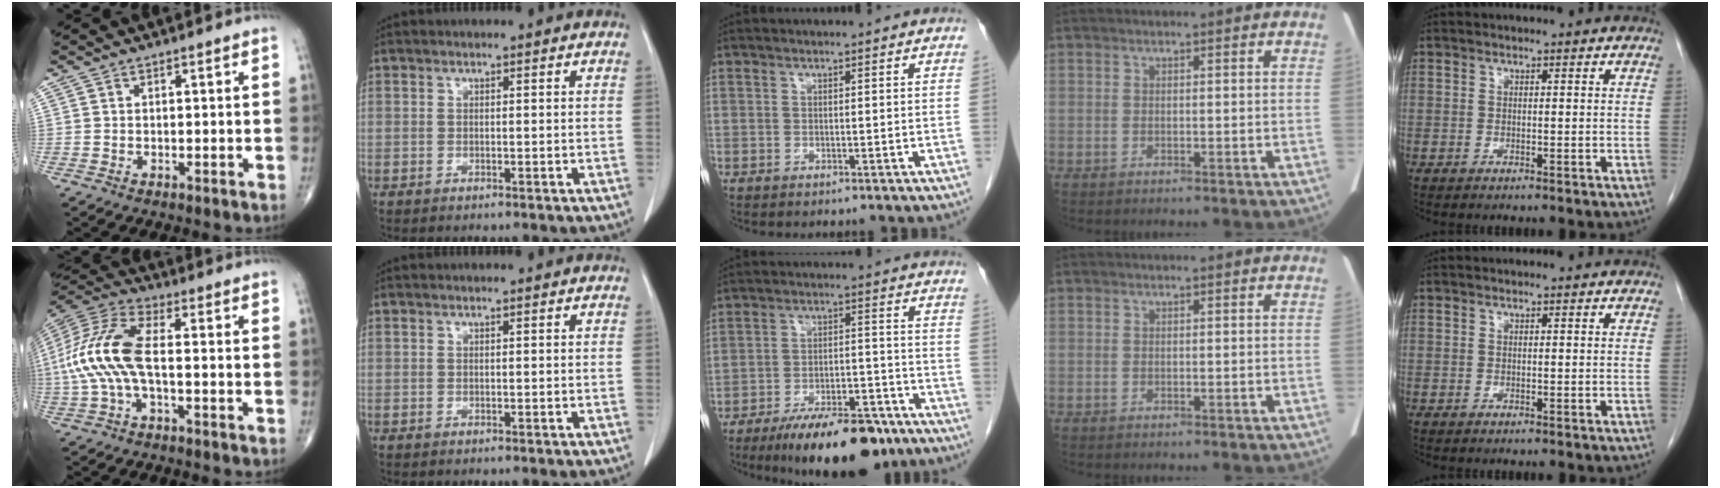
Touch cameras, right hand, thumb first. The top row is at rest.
{"thumb": {"total": 14.3, "force": [-1.1, 6.0, 12.9], "torque": [-0.301, 0.031, -0.026]}, "middle": {"total": 14.8, "force": [-11.0, 4.4, 8.9], "torque": [-0.123, 0.005, -0.174]}}